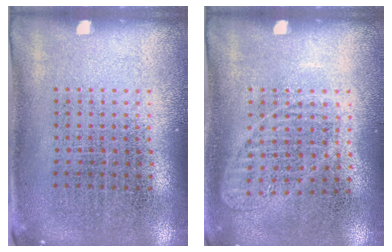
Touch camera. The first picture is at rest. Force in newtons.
{"total": 1.0, "press": 0.9, "slide": 0.3}